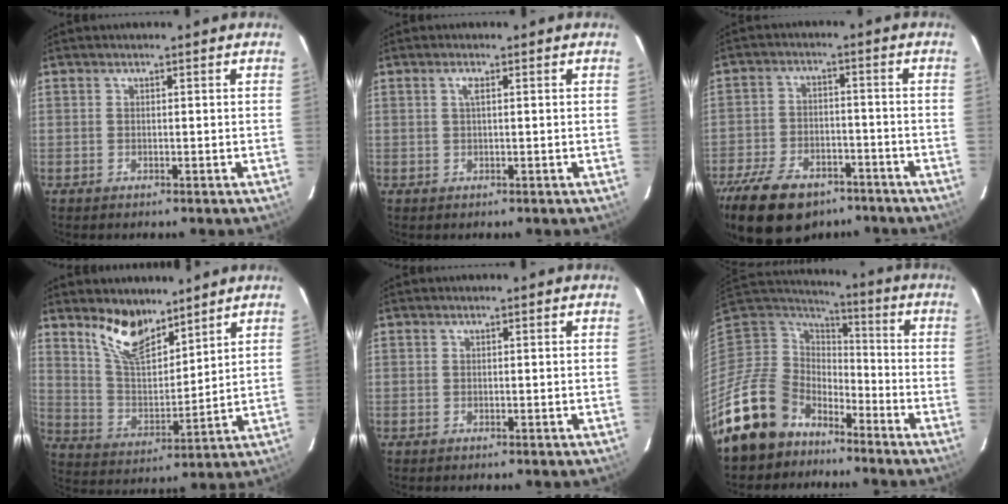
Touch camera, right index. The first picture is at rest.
{"total": 1.1, "force": [0.3, 0.0, 1.0], "torque": [-0.022, 0.002, 0.005]}
{"total": 18.0, "force": [-12.3, 9.8, 8.8], "torque": [-0.207, -0.010, -0.191]}
{"total": 11.1, "force": [8.5, 4.2, 5.8], "torque": [-0.111, 0.000, 0.167]}
{"total": 0.0}
{"total": 15.4, "force": [-11.3, 9.9, 3.0], "torque": [-0.106, 0.018, -0.199]}